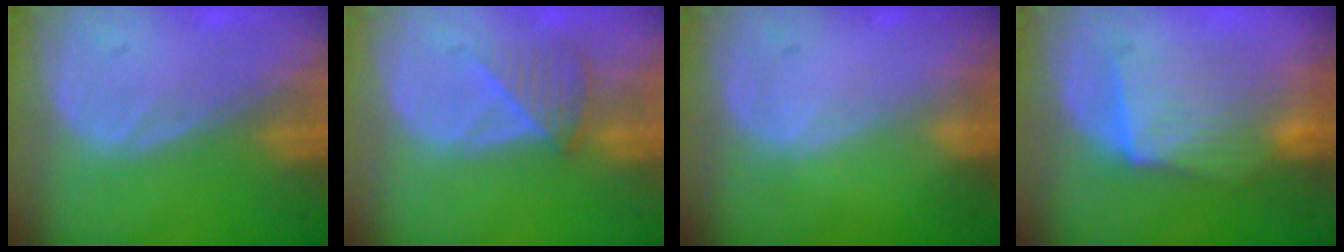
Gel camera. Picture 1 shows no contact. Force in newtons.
{"total": 3.5, "press": 3.5, "slide": 0.4}
{"total": 0.0}
{"total": 7.7, "press": 7.7, "slide": 0.4}